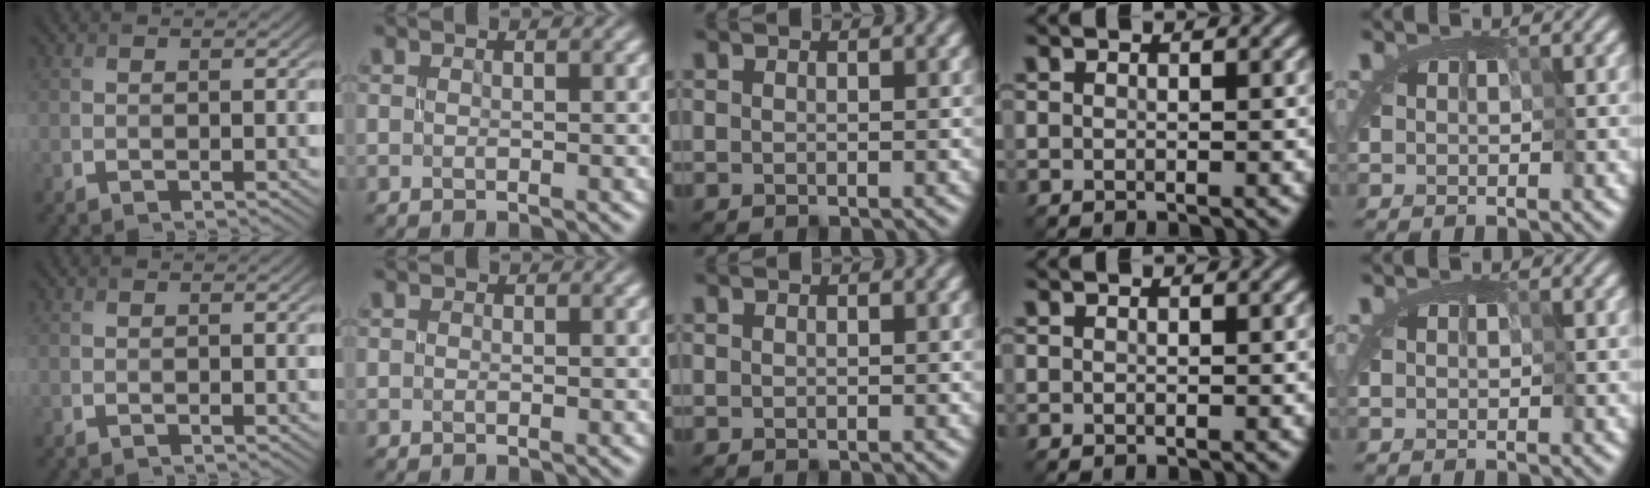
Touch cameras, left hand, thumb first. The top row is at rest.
{}